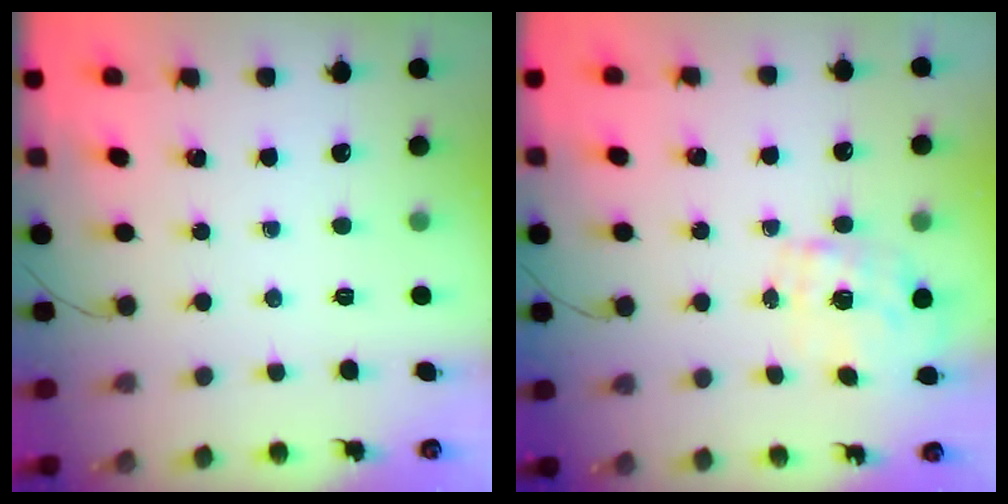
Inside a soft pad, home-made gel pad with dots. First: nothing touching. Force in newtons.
{"total": 2.2, "press": 2.2, "slide": 0.4}